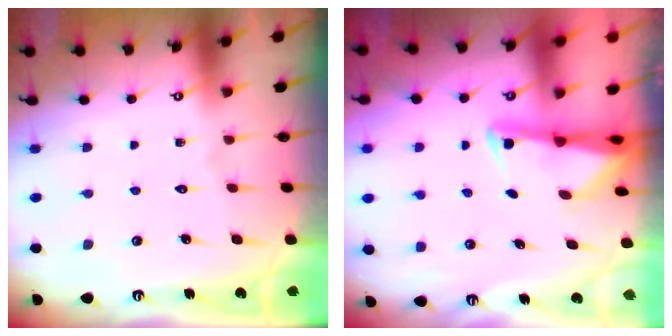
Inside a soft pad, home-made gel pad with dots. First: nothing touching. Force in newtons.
{"total": 2.4, "press": 2.3, "slide": 0.4}